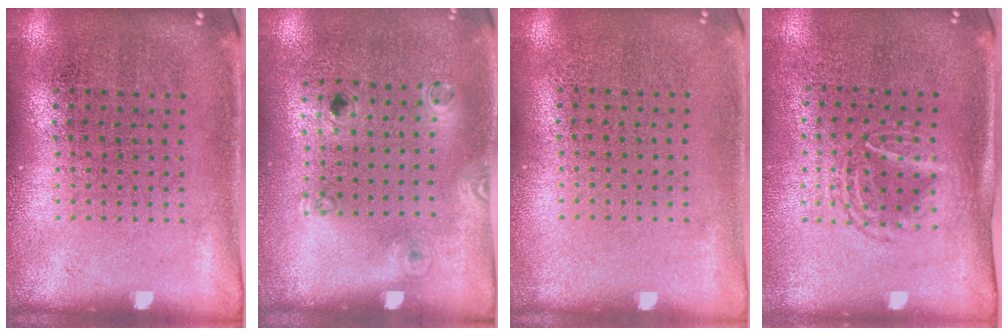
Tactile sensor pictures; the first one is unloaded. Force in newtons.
{"total": 1.2, "press": 0.8, "slide": 0.9}
{"total": 0.0}
{"total": 1.6, "press": 1.3, "slide": 0.8}